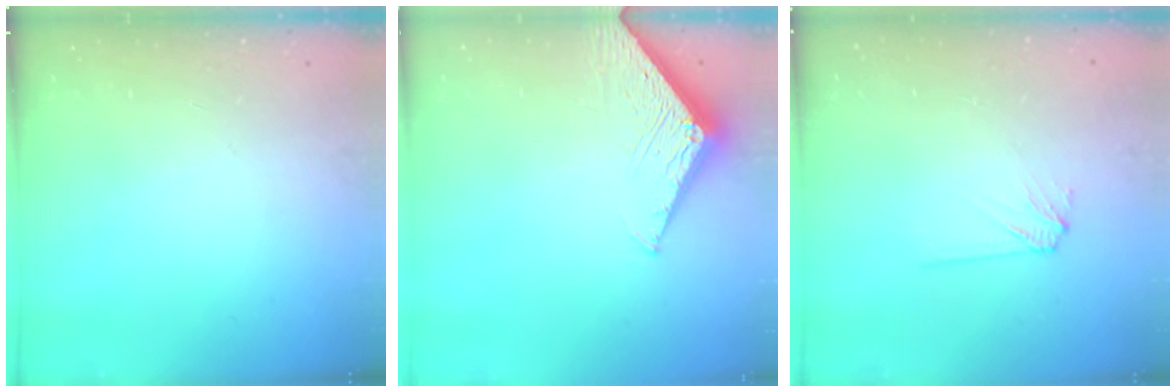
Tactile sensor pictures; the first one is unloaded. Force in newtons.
{"total": 6.5, "press": 6.5, "slide": 0.4}
{"total": 4.2, "press": 4.2, "slide": 0.5}